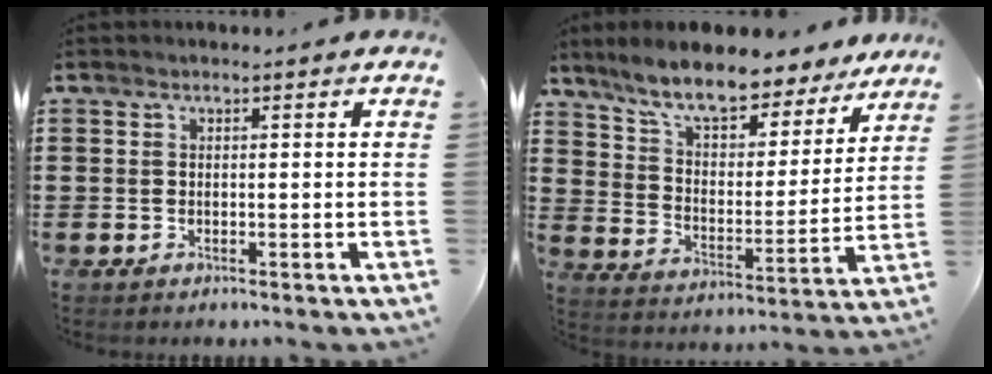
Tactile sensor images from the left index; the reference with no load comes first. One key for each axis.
{"total": 9.7, "fx": 8.4, "fy": 2.0, "fz": 4.5, "tx": -0.114, "ty": -0.046, "tz": 0.146}